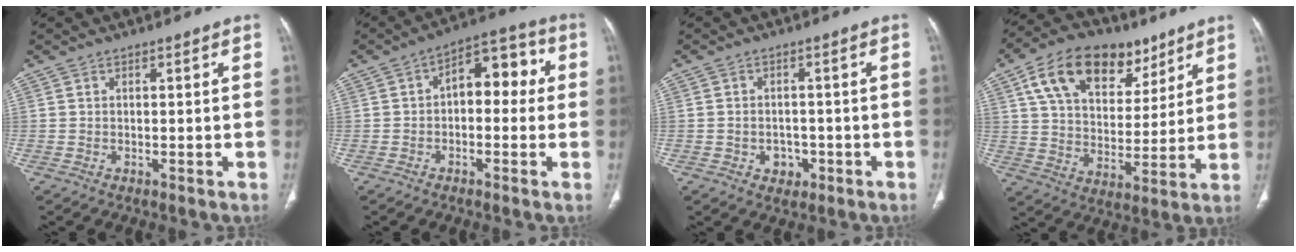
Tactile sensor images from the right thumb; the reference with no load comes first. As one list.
[{"total": 9.9, "force": [0.8, 5.9, 8.0], "torque": [-0.069, 0.036, -0.002]}, {"total": 3.5, "force": [-1.3, 2.9, 1.5], "torque": [-0.005, 0.009, -0.012]}, {"total": 20.1, "force": [10.8, 12.3, 11.7], "torque": [-0.162, -0.016, 0.182]}]